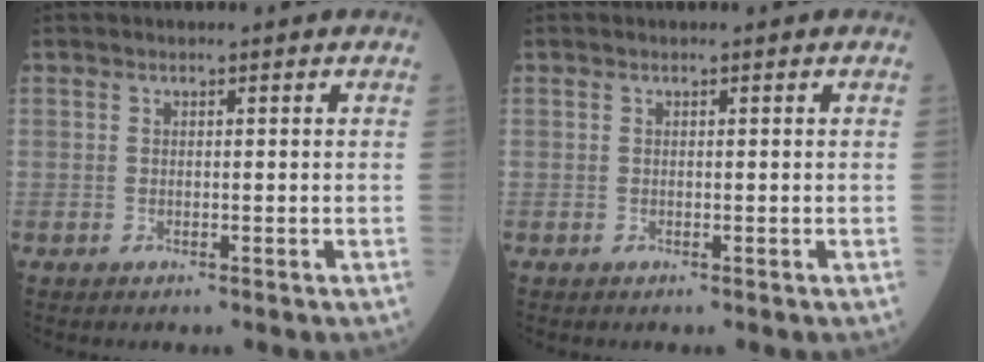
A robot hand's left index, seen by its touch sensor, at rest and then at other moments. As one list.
[{"total": 0.0}]